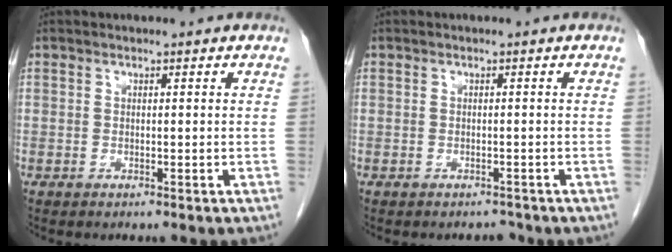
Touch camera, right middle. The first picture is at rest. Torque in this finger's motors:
{"motor_torque": [0.03, -0.02, 0.00, 0.00]}